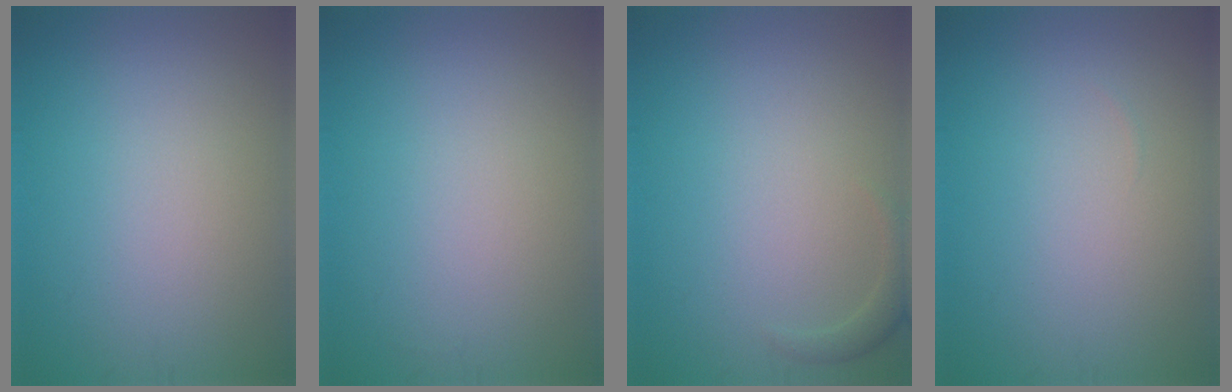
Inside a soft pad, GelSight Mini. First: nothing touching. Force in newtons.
{"total": 0.0}
{"total": 1.2, "press": 1.2, "slide": 0.2}
{"total": 0.0}